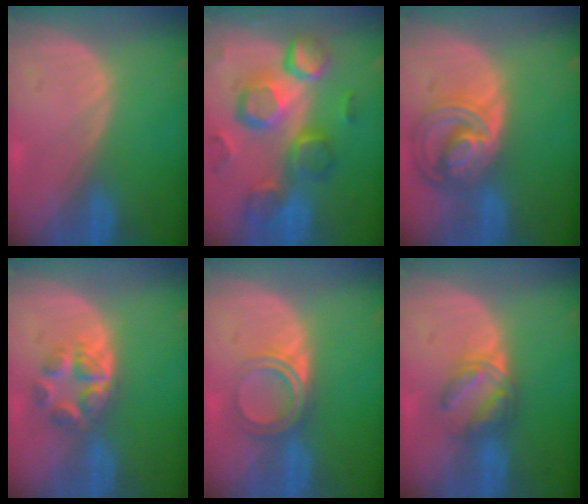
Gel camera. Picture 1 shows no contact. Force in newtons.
{"total": 12.4, "press": 10.8, "slide": 6.1}
{"total": 8.7, "press": 7.5, "slide": 4.3}
{"total": 5.3, "press": 5.0, "slide": 1.4}
{"total": 4.9, "press": 4.4, "slide": 2.2}
{"total": 6.1, "press": 5.3, "slide": 3.0}